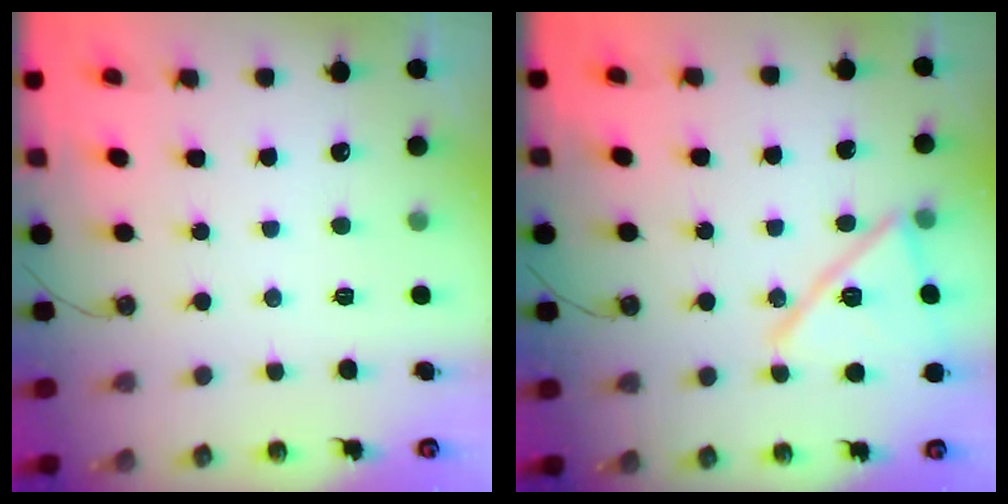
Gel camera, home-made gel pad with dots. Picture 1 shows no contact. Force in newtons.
{"total": 17.0, "press": 16.9, "slide": 1.9}